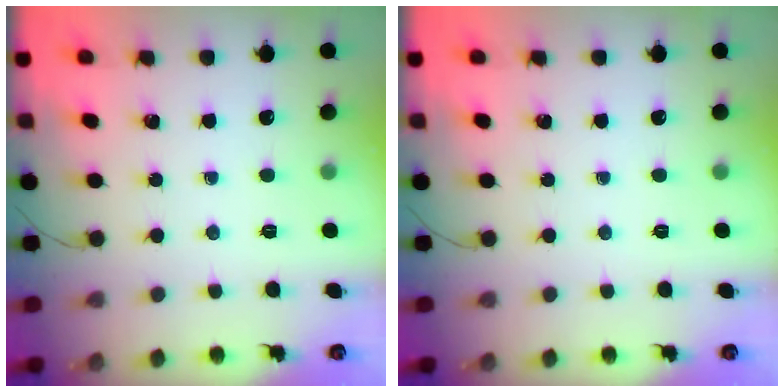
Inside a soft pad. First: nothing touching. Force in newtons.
{"total": 0.0}